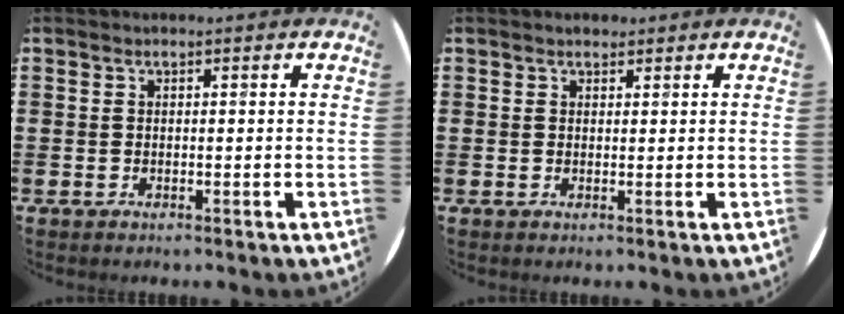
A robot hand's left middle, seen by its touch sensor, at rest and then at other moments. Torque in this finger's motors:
{"motor_torque": [0.03, -0.03, 0.01, 0.02]}